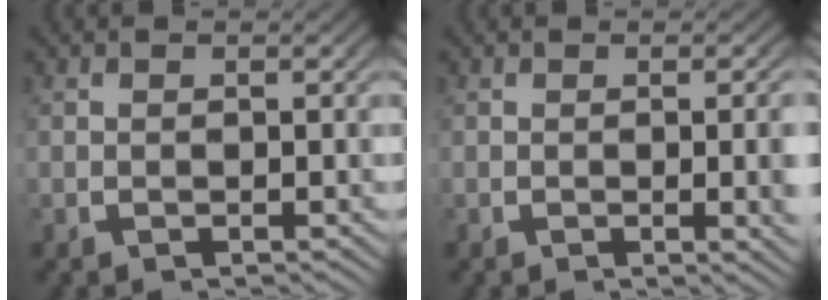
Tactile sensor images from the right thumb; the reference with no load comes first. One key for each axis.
{"total": 2.7, "fx": -0.1, "fy": 0.5, "fz": 2.6, "tx": -0.024, "ty": 0.001, "tz": -0.003}